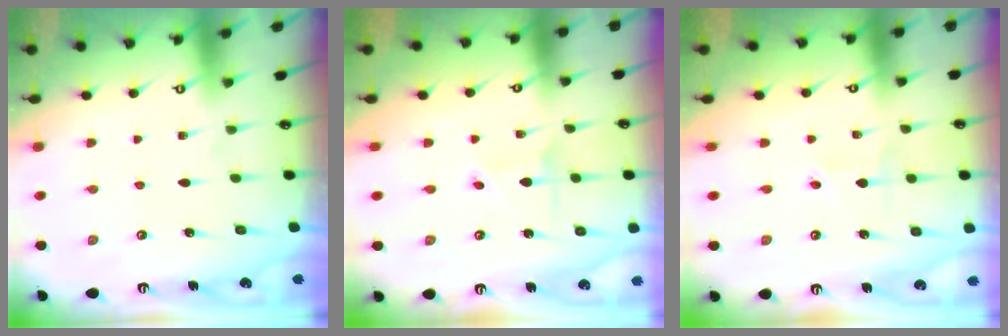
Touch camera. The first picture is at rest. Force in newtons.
{"total": 1.9, "press": 1.9, "slide": 0.3}
{"total": 1.6, "press": 1.3, "slide": 0.9}